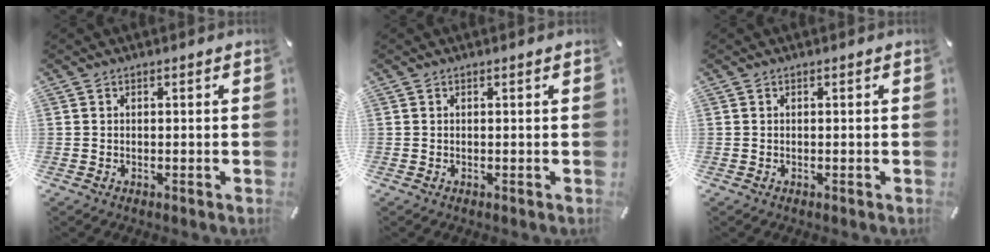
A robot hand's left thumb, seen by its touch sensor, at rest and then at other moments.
{"total": 0.0}
{"total": 0.0}